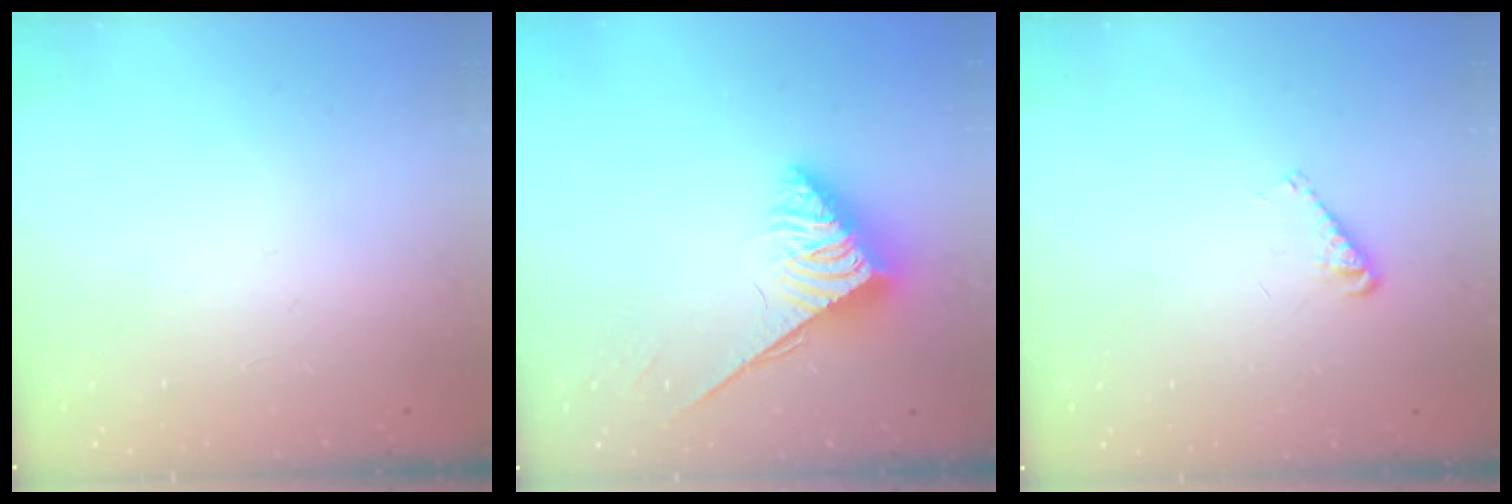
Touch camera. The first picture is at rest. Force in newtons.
{"total": 4.0, "press": 3.9, "slide": 0.6}
{"total": 3.1, "press": 3.1, "slide": 0.5}